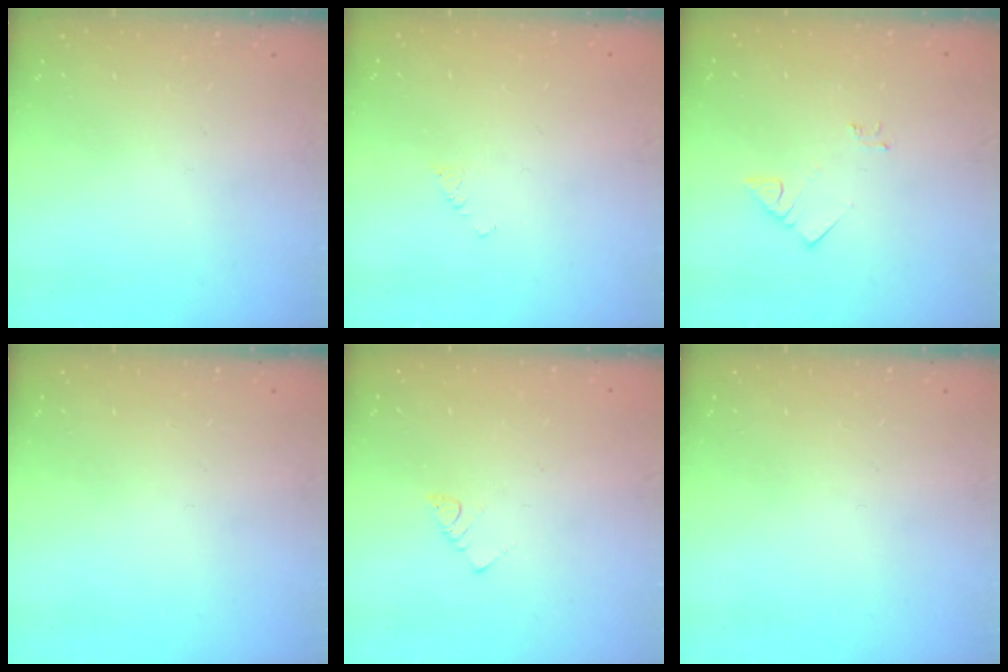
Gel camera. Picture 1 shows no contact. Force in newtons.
{"total": 2.4, "press": 2.4, "slide": 0.4}
{"total": 2.7, "press": 2.7, "slide": 0.2}
{"total": 0.0}
{"total": 2.5, "press": 2.5, "slide": 0.4}
{"total": 0.0}